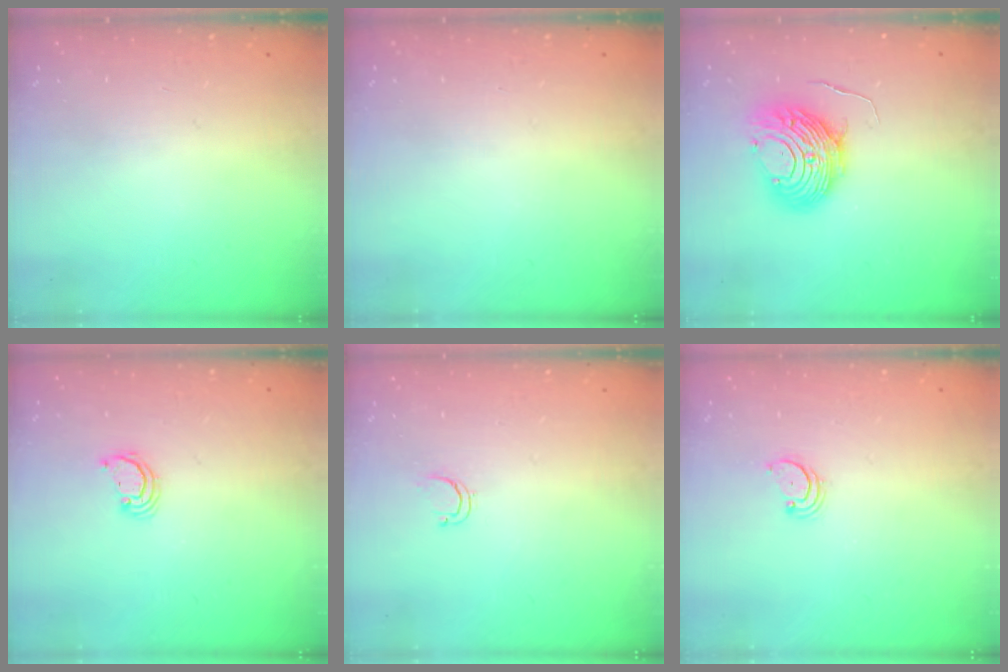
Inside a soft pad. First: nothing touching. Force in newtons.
{"total": 0.0}
{"total": 11.6, "press": 11.5, "slide": 1.2}
{"total": 2.6, "press": 2.6, "slide": 0.2}
{"total": 3.5, "press": 3.4, "slide": 0.8}
{"total": 2.2, "press": 2.2, "slide": 0.2}